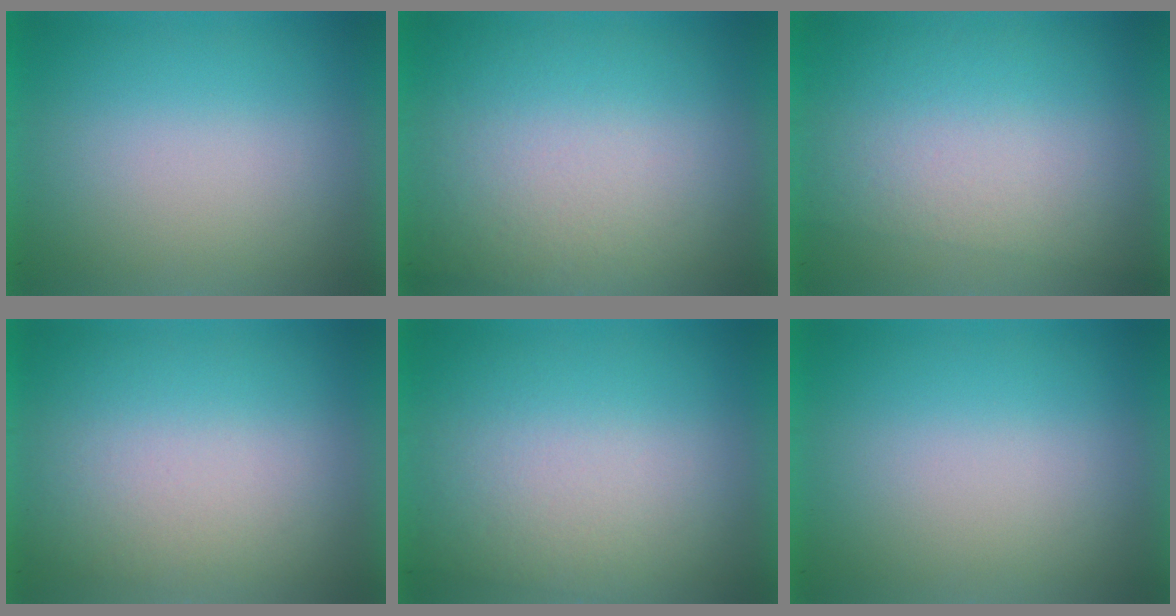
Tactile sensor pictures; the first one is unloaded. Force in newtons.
{"total": 3.6}
{"total": 2.8}
{"total": 1.4}
{"total": 2.1}
{"total": 0.0}